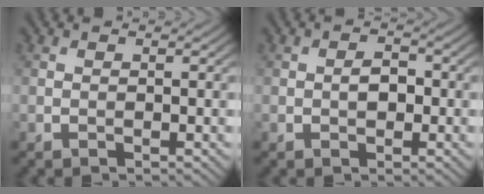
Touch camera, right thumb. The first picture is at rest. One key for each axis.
{"total": 2.1, "fx": -0.3, "fy": 1.4, "fz": 1.6, "tx": -0.028, "ty": 0.002, "tz": -0.009}